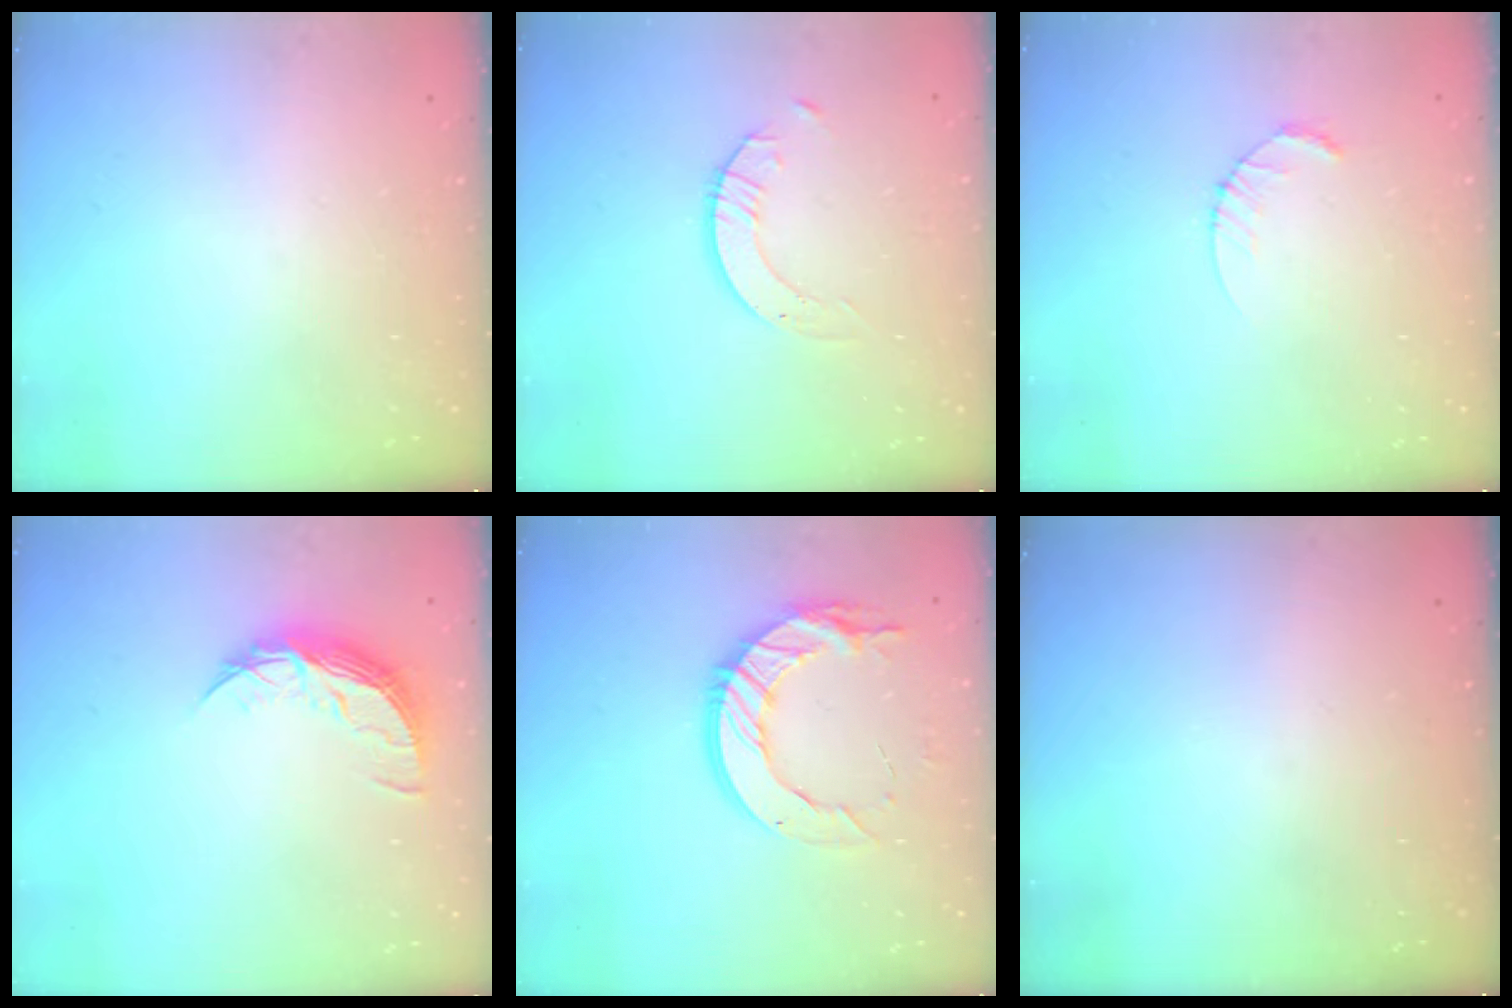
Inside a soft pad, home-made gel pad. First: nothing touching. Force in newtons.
{"total": 2.7, "press": 2.7, "slide": 0.2}
{"total": 2.6, "press": 2.6, "slide": 0.4}
{"total": 8.7, "press": 8.7, "slide": 0.4}
{"total": 14.6, "press": 14.5, "slide": 0.9}
{"total": 0.0}